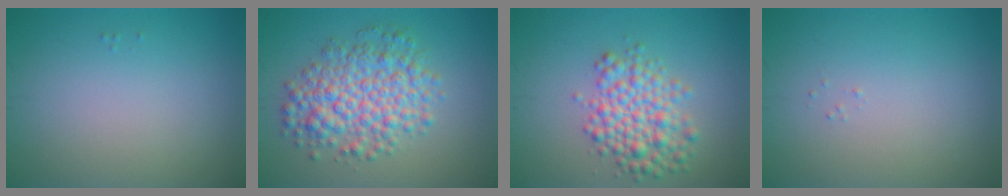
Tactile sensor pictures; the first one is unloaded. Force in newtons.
{"total": 6.2, "press": 6.2, "slide": 0.1}
{"total": 4.9, "press": 4.9, "slide": 0.1}
{"total": 0.0}